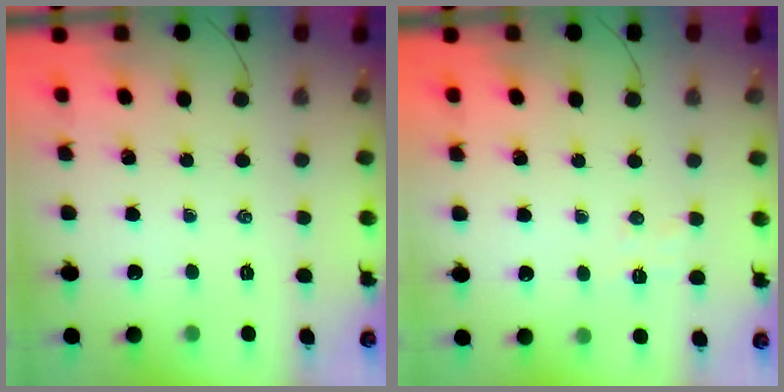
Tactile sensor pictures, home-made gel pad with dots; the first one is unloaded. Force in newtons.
{"total": 4.3, "press": 4.2, "slide": 0.9}